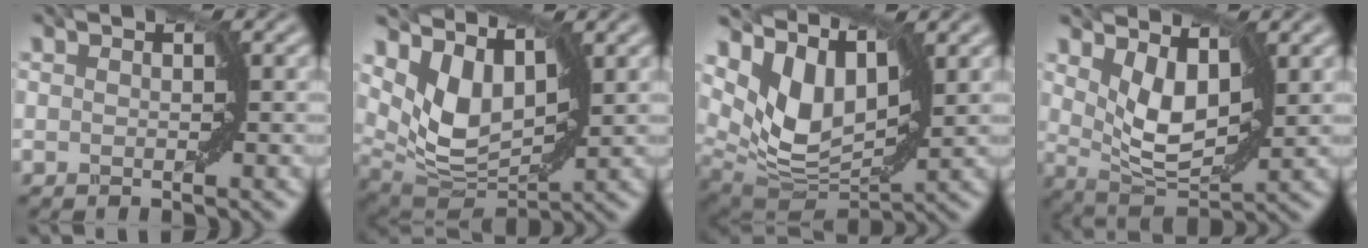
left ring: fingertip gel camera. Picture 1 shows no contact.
{"total": 5.1, "force": [2.5, 3.0, 3.2], "torque": [-0.080, -0.019, 0.045]}
{"total": 6.4, "force": [3.5, 3.5, 4.0], "torque": [-0.089, -0.014, 0.065]}
{"total": 4.5, "force": [1.9, 2.3, 3.4], "torque": [-0.072, -0.011, 0.035]}